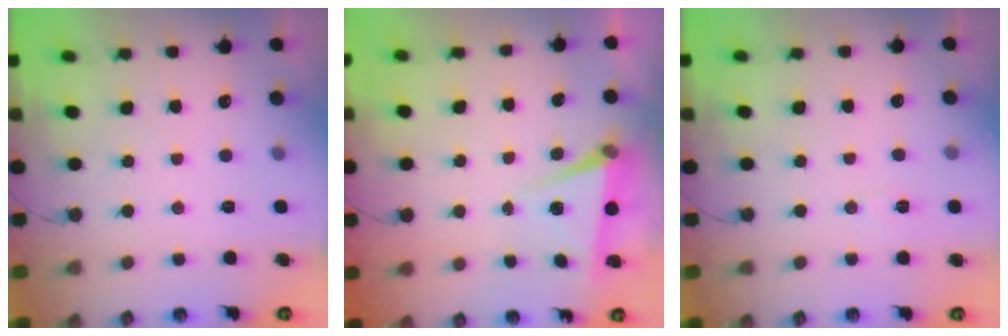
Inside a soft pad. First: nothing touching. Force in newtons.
{"total": 6.1, "press": 4.1, "slide": 4.4}
{"total": 5.1, "press": 4.9, "slide": 1.6}